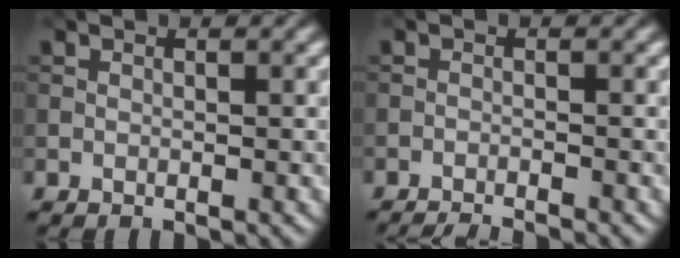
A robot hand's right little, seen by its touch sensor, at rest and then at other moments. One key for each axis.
{"total": 3.2, "fx": -2.9, "fy": 0.4, "fz": 1.1, "tx": -0.019, "ty": -0.007, "tz": -0.050}